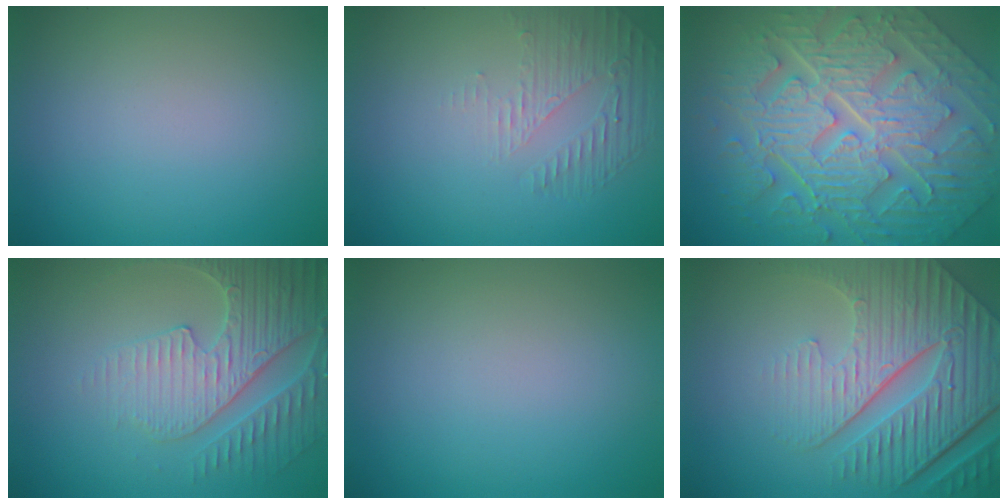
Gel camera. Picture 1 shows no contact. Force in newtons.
{"total": 1.7, "press": 0.8, "slide": 1.5}
{"total": 11.5, "press": 7.9, "slide": 8.4}
{"total": 4.7, "press": 4.4, "slide": 1.5}
{"total": 0.0}
{"total": 8.9, "press": 6.1, "slide": 6.5}